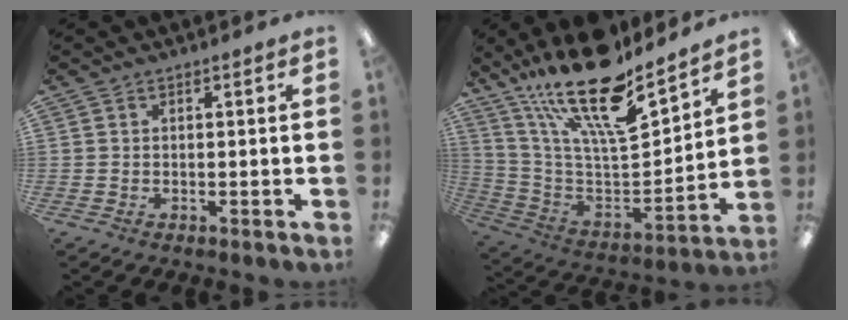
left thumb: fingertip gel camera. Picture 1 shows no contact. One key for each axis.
{"total": 23.0, "fx": 16.7, "fy": 6.8, "fz": 14.3, "tx": -0.262, "ty": -0.115, "tz": 0.287}